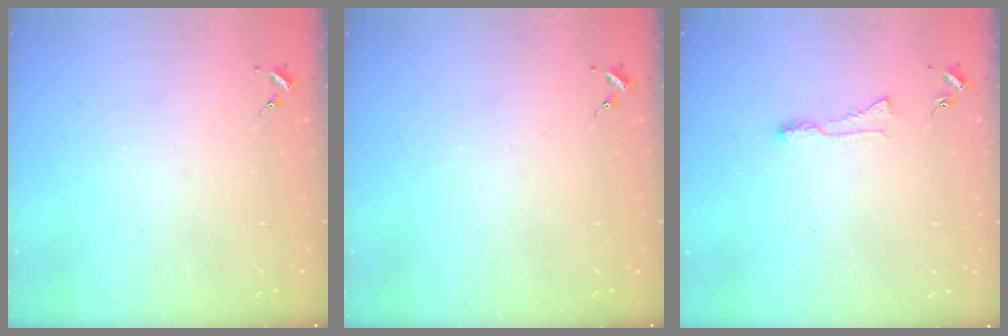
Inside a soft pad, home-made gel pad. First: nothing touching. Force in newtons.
{"total": 0.0}
{"total": 5.5, "press": 5.4, "slide": 0.6}